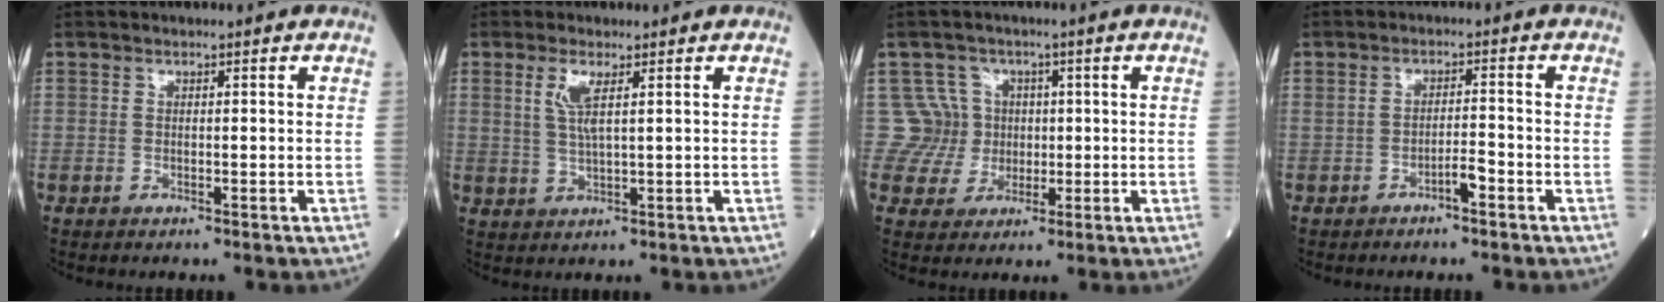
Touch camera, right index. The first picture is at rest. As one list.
[{"total": 3.7, "force": [1.4, 0.4, 3.4], "torque": [-0.076, -0.002, 0.031]}, {"total": 5.8, "force": [0.9, 5.7, -0.8], "torque": [0.032, 0.014, 0.019]}, {"total": 2.4, "force": [-1.4, 0.2, 1.9], "torque": [-0.028, 0.003, -0.024]}]